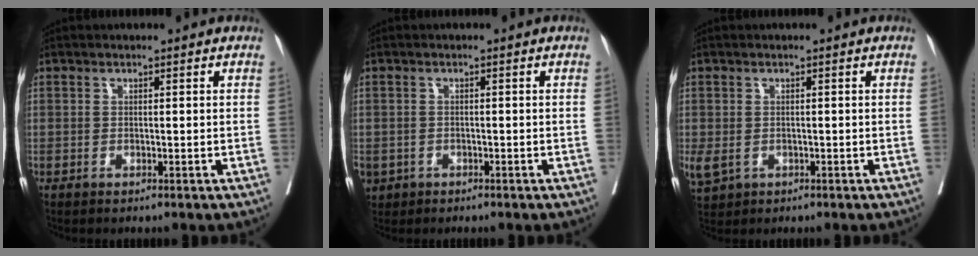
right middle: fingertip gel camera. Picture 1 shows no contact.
{"total": 3.8, "force": [-2.1, 3.0, 0.8], "torque": [-0.026, -0.001, -0.033]}
{"total": 3.5, "force": [-0.9, 2.7, 1.9], "torque": [-0.052, -0.009, -0.003]}